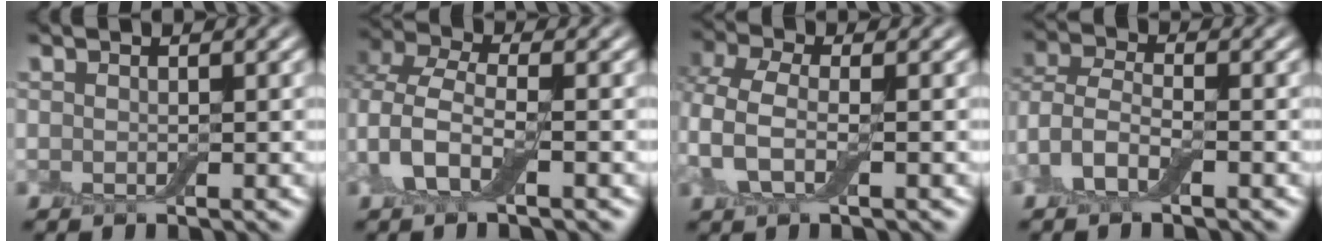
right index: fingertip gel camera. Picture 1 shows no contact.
{"total": 4.6, "force": [-0.5, 2.6, 3.8], "torque": [-0.083, 0.008, -0.019]}
{"total": 3.6, "force": [0.0, 1.8, 3.2], "torque": [-0.082, 0.006, -0.010]}
{"total": 3.9, "force": [-1.8, 1.9, 2.8], "torque": [-0.066, 0.004, -0.046]}